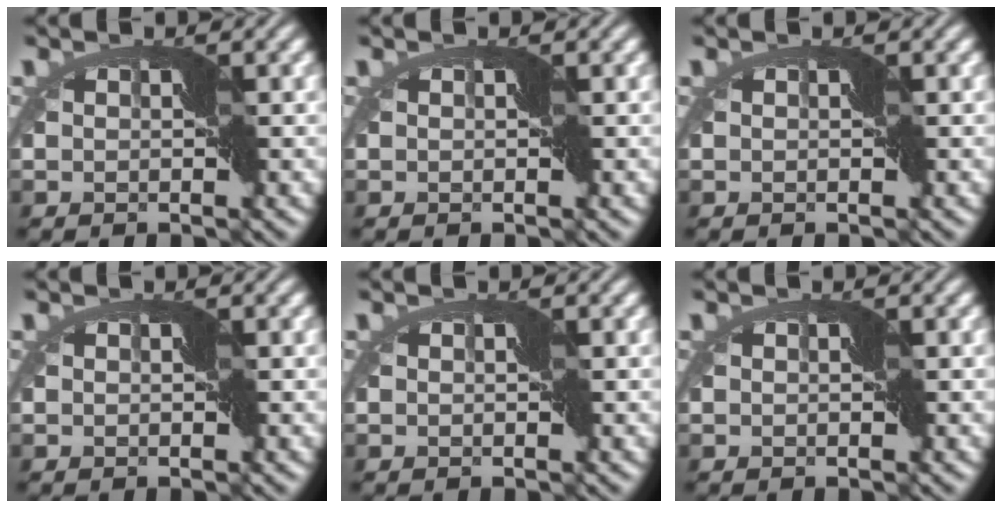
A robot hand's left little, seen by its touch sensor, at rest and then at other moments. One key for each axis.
{"total": 0.0}
{"total": 0.0}
{"total": 0.0}
{"total": 0.0}
{"total": 0.0}